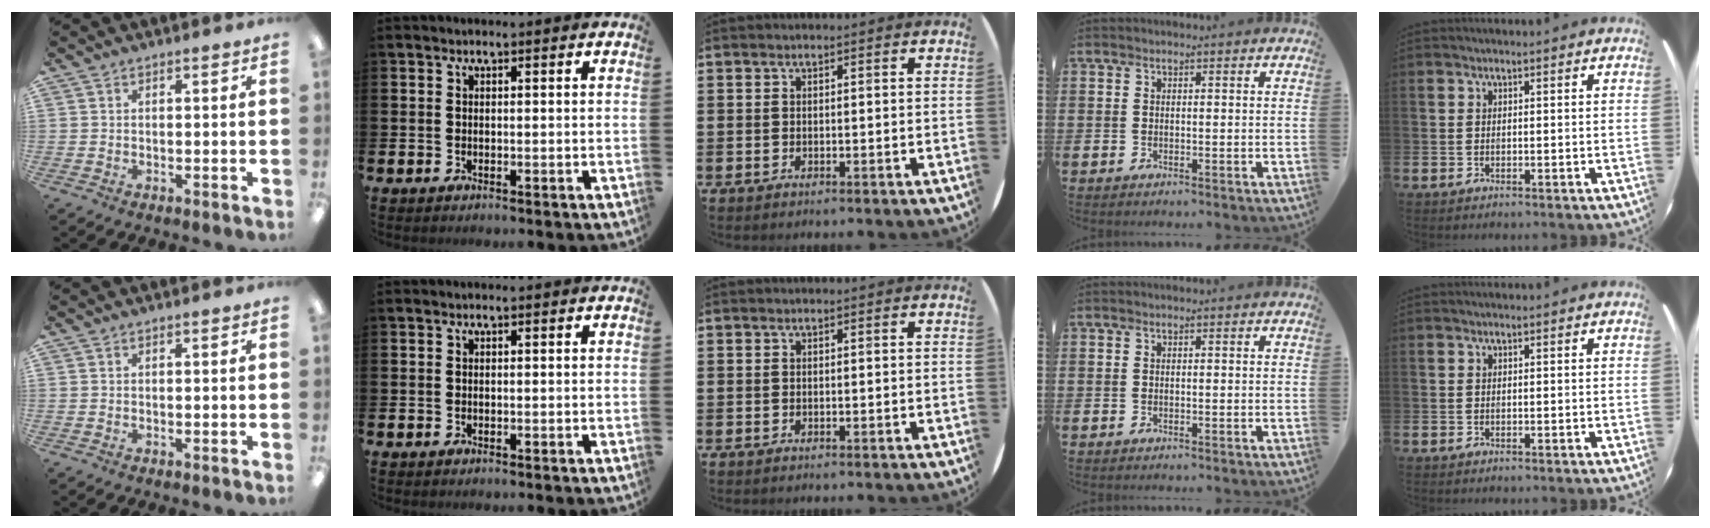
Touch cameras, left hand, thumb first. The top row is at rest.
{}